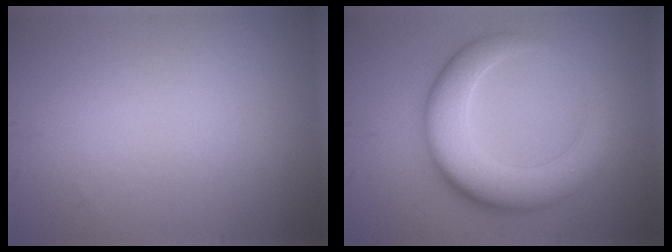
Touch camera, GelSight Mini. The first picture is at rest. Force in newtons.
{"total": 7.9, "press": 7.9, "slide": 0.2}